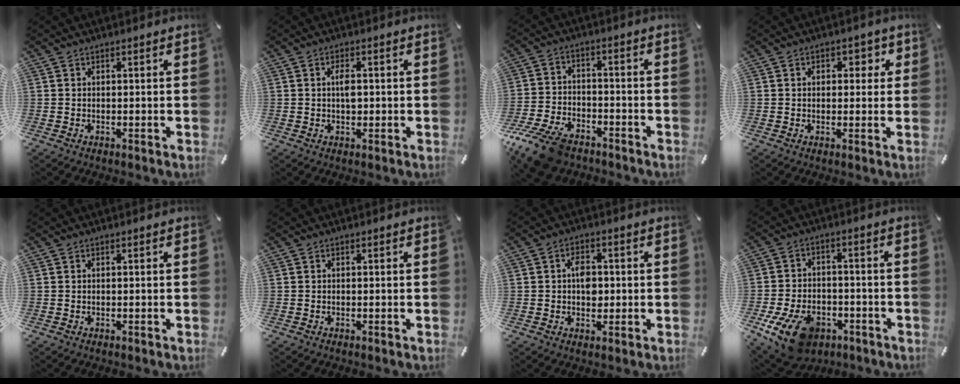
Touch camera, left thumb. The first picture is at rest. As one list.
[{"total": 3.2, "force": [0.2, 1.7, 2.7], "torque": [-0.046, 0.001, 0.000]}, {"total": 11.1, "force": [-7.9, 5.7, 5.3], "torque": [-0.104, 0.041, -0.148]}, {"total": 3.5, "force": [0.5, 2.5, 2.4], "torque": [-0.019, -0.003, -0.003]}, {"total": 0.0}, {"total": 0.0}, {"total": 4.9, "force": [0.0, 3.6, 3.4], "torque": [-0.040, -0.001, -0.005]}, {"total": 13.5, "force": [-7.0, 8.5, 7.9], "torque": [-0.147, 0.040, -0.118]}]